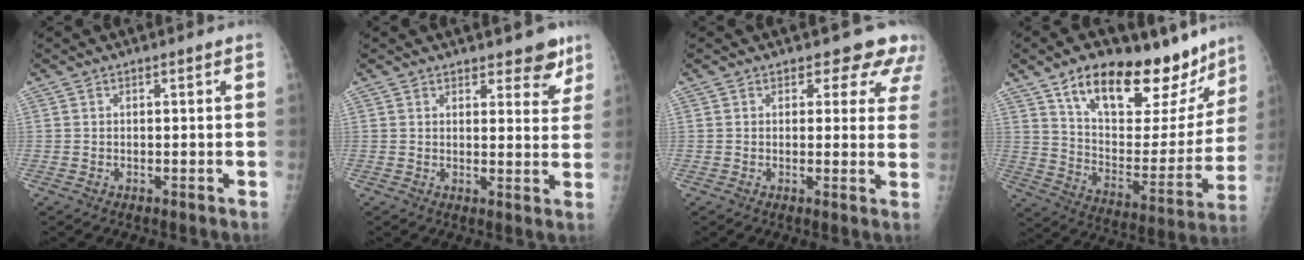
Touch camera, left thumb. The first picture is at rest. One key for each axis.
{"total": 5.5, "fx": 4.2, "fy": 2.5, "fz": 2.6, "tx": 0.001, "ty": -0.026, "tz": 0.049}
{"total": 7.3, "fx": 5.9, "fy": 3.8, "fz": 2.0, "tx": 0.025, "ty": -0.025, "tz": 0.047}
{"total": 26.2, "fx": 18.0, "fy": 11.6, "fz": 15.0, "tx": -0.171, "ty": -0.068, "tz": 0.283}